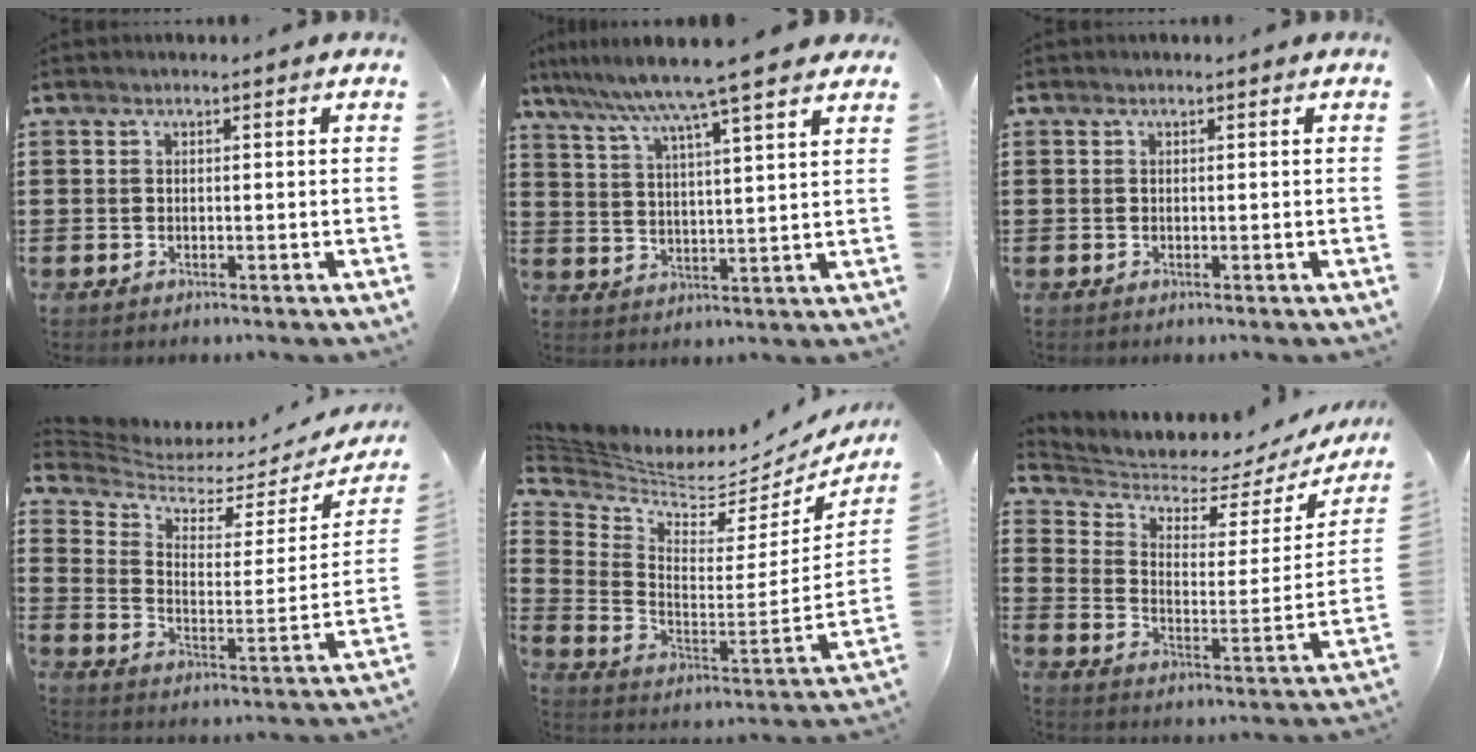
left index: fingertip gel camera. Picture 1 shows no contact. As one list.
[{"total": 7.9, "force": [6.7, -1.0, 4.0], "torque": [-0.102, -0.038, 0.111]}, {"total": 0.0}, {"total": 4.0, "force": [3.4, 1.5, 1.6], "torque": [-0.056, -0.030, 0.053]}, {"total": 4.1, "force": [3.7, 1.4, 1.1], "torque": [-0.054, -0.051, 0.058]}, {"total": 3.9, "force": [3.5, 1.5, 1.0], "torque": [-0.047, -0.033, 0.054]}]